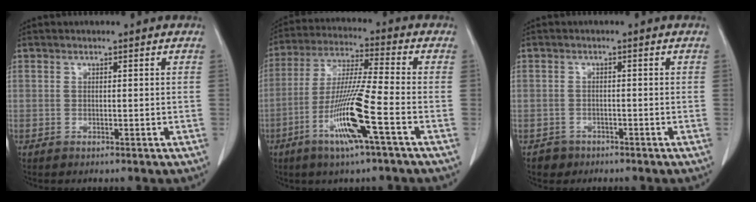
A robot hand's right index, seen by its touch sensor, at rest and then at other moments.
{"total": 12.6, "force": [-5.2, -0.6, 11.5], "torque": [-0.231, -0.015, -0.102]}
{"total": 2.3, "force": [-1.4, 1.7, -0.4], "torque": [0.003, 0.009, -0.026]}